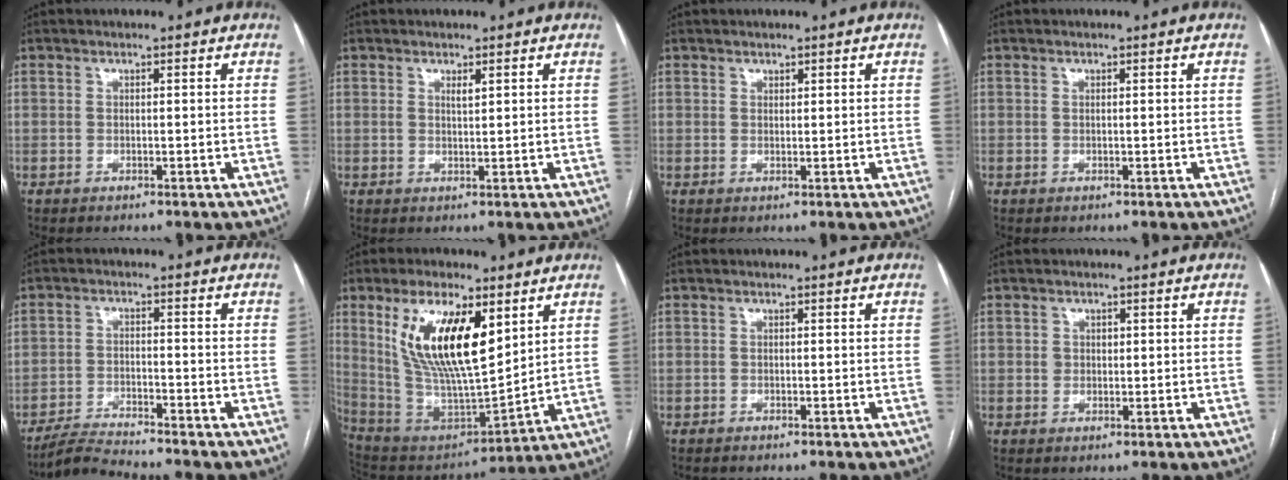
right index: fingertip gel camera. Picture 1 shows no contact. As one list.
[{"total": 1.1, "force": [0.5, 0.3, 0.9], "torque": [-0.017, -0.001, 0.010]}, {"total": 0.6, "force": [0.4, 0.5, 0.2], "torque": [0.003, -0.002, 0.005]}, {"total": 0.0}, {"total": 5.9, "force": [-5.8, -0.5, 0.9], "torque": [-0.020, -0.011, -0.106]}, {"total": 18.5, "force": [7.4, 5.9, 15.9], "torque": [-0.307, 0.007, 0.146]}, {"total": 0.6, "force": [-0.6, 0.2, 0.0], "torque": [-0.005, 0.001, -0.012]}, {"total": 1.6, "force": [0.2, 1.5, 0.6], "torque": [-0.013, 0.007, 0.006]}]